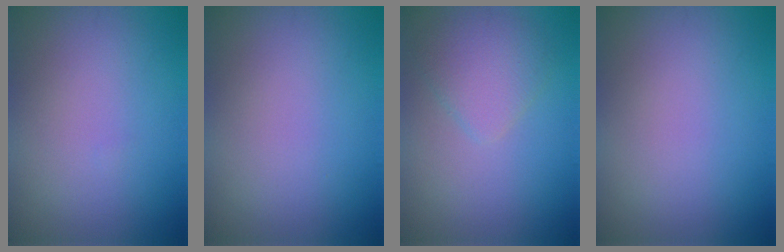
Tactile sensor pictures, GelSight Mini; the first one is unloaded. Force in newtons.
{"total": 0.0}
{"total": 3.0, "press": 3.0, "slide": 0.2}
{"total": 0.0}